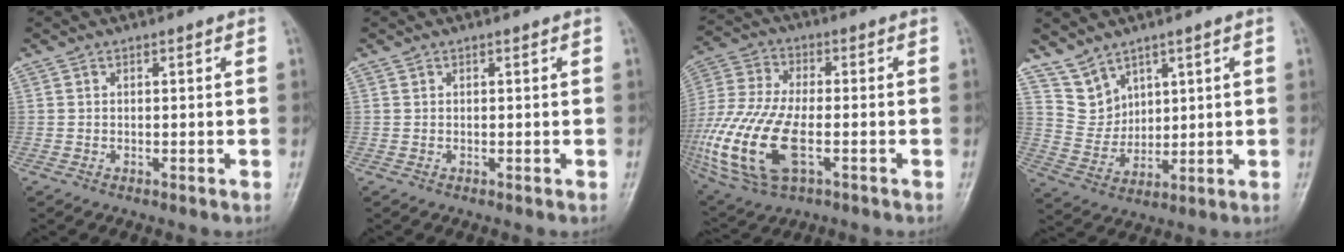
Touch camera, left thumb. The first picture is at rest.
{"total": 0.0}
{"total": 19.9, "force": [-5.0, 9.8, 16.6], "torque": [-0.390, -0.004, -0.086]}
{"total": 6.0, "force": [4.8, 3.6, 0.6], "torque": [0.012, -0.037, 0.114]}